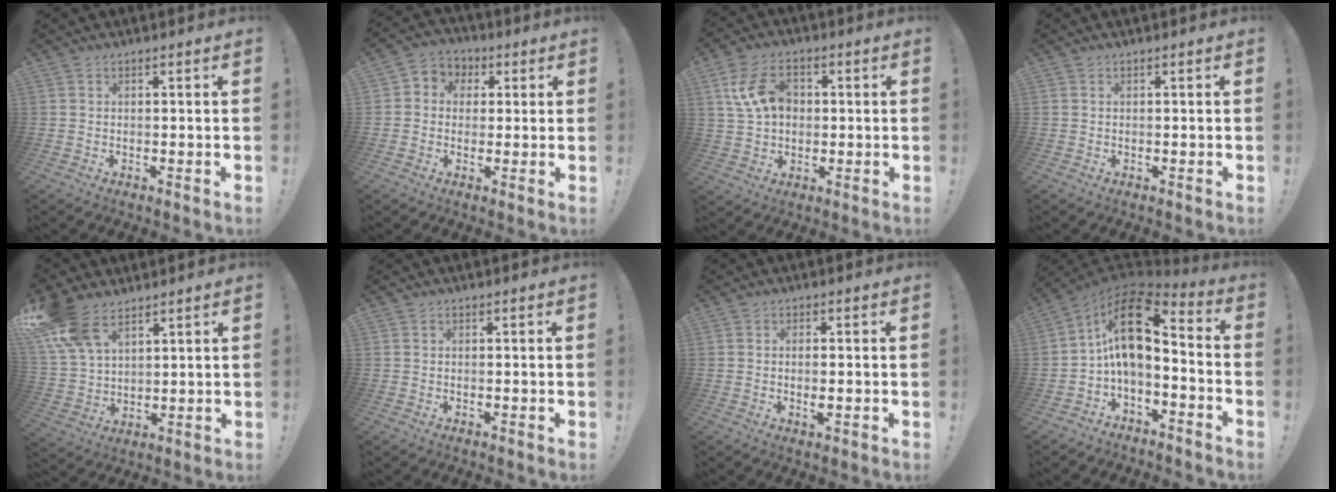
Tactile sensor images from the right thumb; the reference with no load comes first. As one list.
[{"total": 5.4, "force": [-0.6, 5.1, 1.6], "torque": [-0.018, 0.010, -0.007]}, {"total": 12.5, "force": [3.1, 8.8, 8.2], "torque": [-0.147, 0.009, 0.062]}, {"total": 0.0}, {"total": 13.8, "force": [9.2, 7.5, 7.2], "torque": [-0.141, -0.039, 0.178]}, {"total": 0.0}, {"total": 2.3, "force": [-0.2, 0.8, 2.2], "torque": [-0.041, -0.001, -0.005]}, {"total": 15.2, "force": [3.0, 7.5, 12.9], "torque": [-0.233, -0.011, 0.054]}]